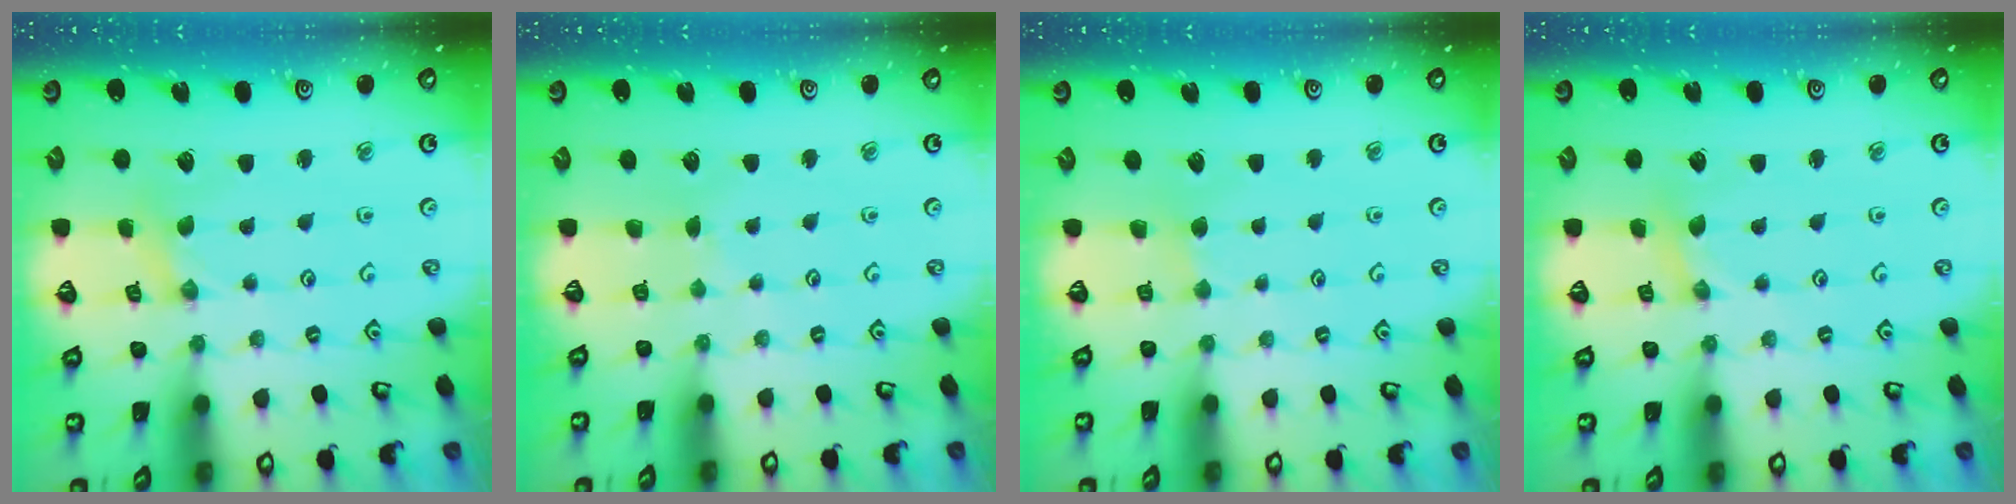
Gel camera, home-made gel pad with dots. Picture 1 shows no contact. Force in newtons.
{"total": 1.7, "press": 1.7, "slide": 0.2}
{"total": 2.0, "press": 2.0, "slide": 0.4}
{"total": 1.7, "press": 1.7, "slide": 0.3}